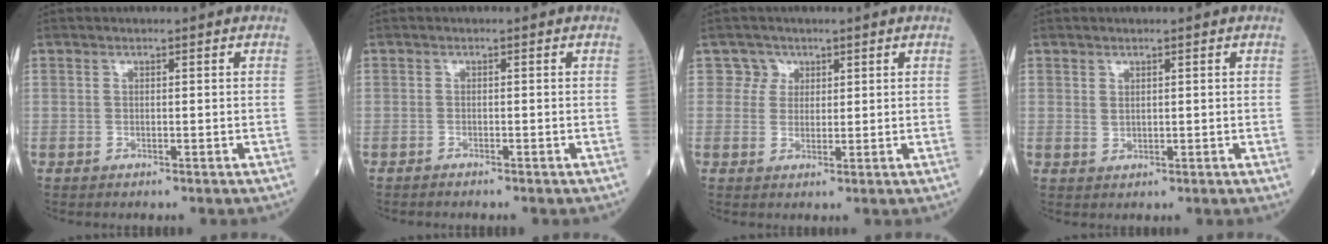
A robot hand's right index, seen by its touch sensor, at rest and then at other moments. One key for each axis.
{"total": 0.7, "fx": -0.7, "fy": 0.0, "fz": 0.1, "tx": -0.006, "ty": -0.002, "tz": -0.011}
{"total": 2.4, "fx": 1.2, "fy": 2.1, "fz": -0.4, "tx": 0.018, "ty": 0.002, "tz": 0.015}
{"total": 0.9, "fx": 0.5, "fy": 0.6, "fz": 0.5, "tx": -0.008, "ty": -0.004, "tz": 0.013}